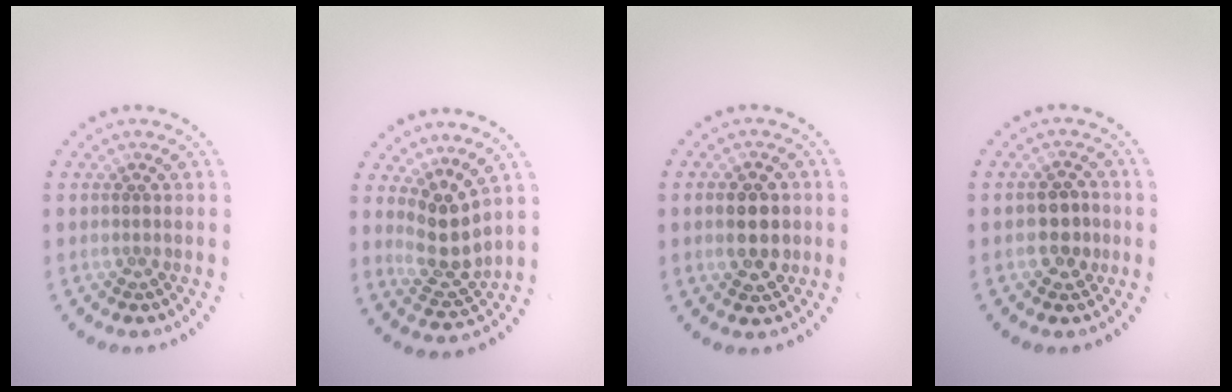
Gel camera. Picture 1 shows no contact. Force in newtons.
{"total": 3.4, "press": 3.0, "slide": 1.7}
{"total": 4.5, "press": 4.5, "slide": 0.3}
{"total": 2.4, "press": 2.4, "slide": 0.3}